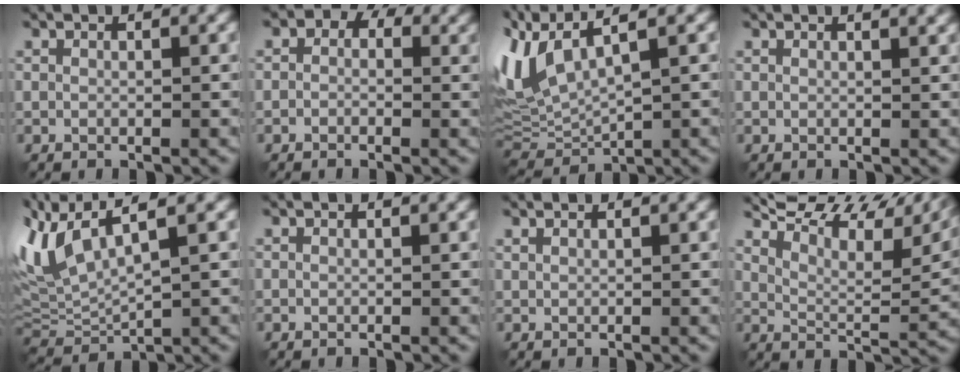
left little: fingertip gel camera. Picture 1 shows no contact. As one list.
[{"total": 4.6, "force": [1.2, 3.8, 2.2], "torque": [-0.013, 0.013, -0.017]}, {"total": 7.6, "force": [3.0, 3.0, 6.3], "torque": [-0.154, 0.010, 0.056]}, {"total": 3.1, "force": [2.2, 1.3, 1.7], "torque": [0.000, 0.020, 0.009]}, {"total": 7.1, "force": [2.5, 2.8, 6.0], "torque": [-0.145, 0.012, 0.049]}, {"total": 0.0}, {"total": 1.1, "force": [1.0, 0.3, 0.4], "torque": [-0.006, 0.002, 0.011]}, {"total": 11.6, "force": [7.9, 3.5, 7.7], "torque": [-0.136, 0.029, 0.134]}]